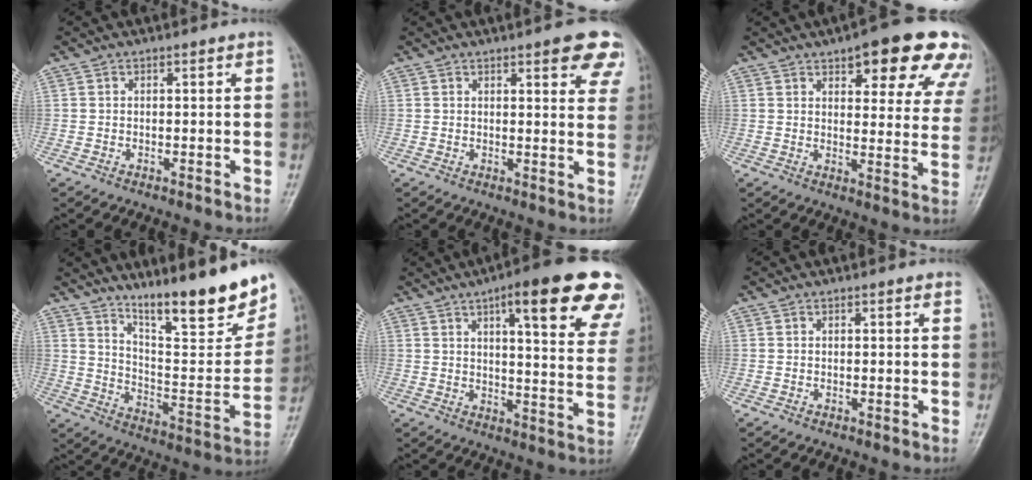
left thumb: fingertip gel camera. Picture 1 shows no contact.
{"total": 9.1, "force": [5.6, 2.8, 6.6], "torque": [-0.045, -0.021, 0.057]}
{"total": 18.5, "force": [11.1, 6.7, 13.3], "torque": [-0.124, -0.033, 0.130]}
{"total": 20.5, "force": [14.8, 3.8, 13.7], "torque": [-0.167, -0.094, 0.241]}
{"total": 22.6, "force": [12.6, 5.7, 17.8], "torque": [-0.201, -0.033, 0.151]}
{"total": 0.6, "force": [0.5, 0.1, 0.4], "torque": [-0.004, 0.002, 0.003]}